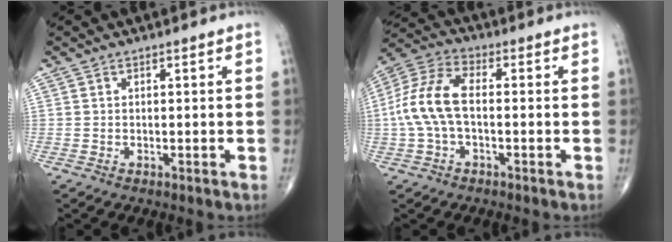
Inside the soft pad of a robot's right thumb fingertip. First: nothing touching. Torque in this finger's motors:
{"motor_torque": [0.24, 0.17, 1.20, -0.15, 0.42]}